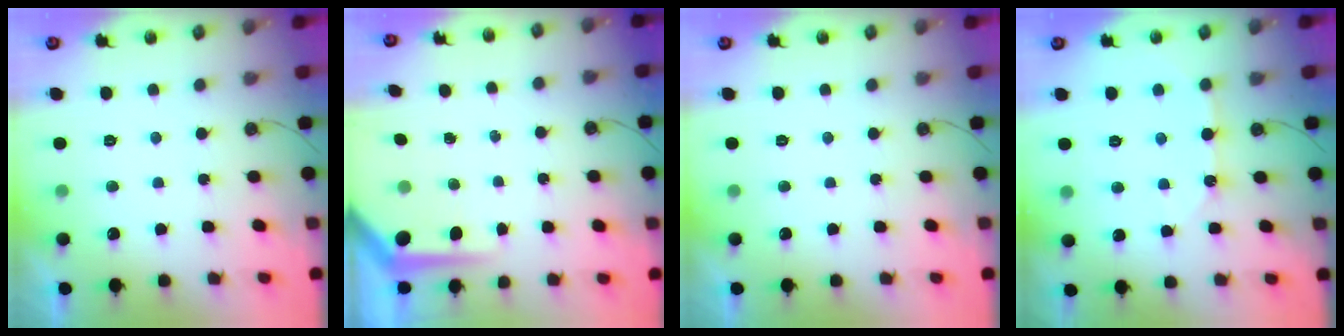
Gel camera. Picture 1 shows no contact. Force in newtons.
{"total": 5.6, "press": 5.6, "slide": 0.4}
{"total": 0.0}
{"total": 9.1, "press": 9.1, "slide": 0.9}